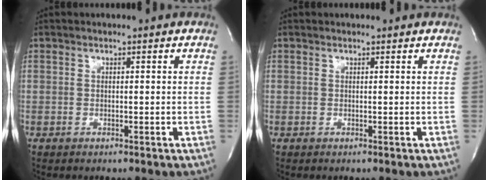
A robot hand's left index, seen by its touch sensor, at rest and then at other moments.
{"total": 0.9, "force": [0.8, 0.1, 0.0], "torque": [-0.008, 0.006, 0.011]}